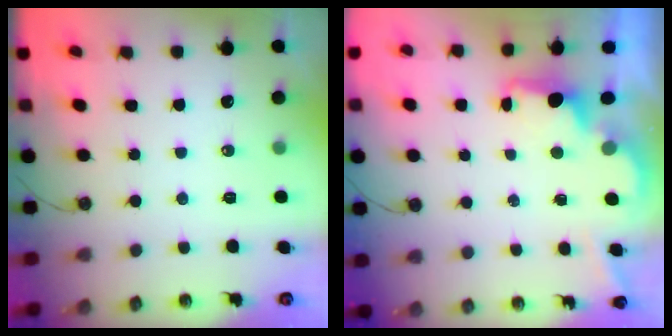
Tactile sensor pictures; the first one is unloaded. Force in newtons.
{"total": 2.1, "press": 1.9, "slide": 0.8}